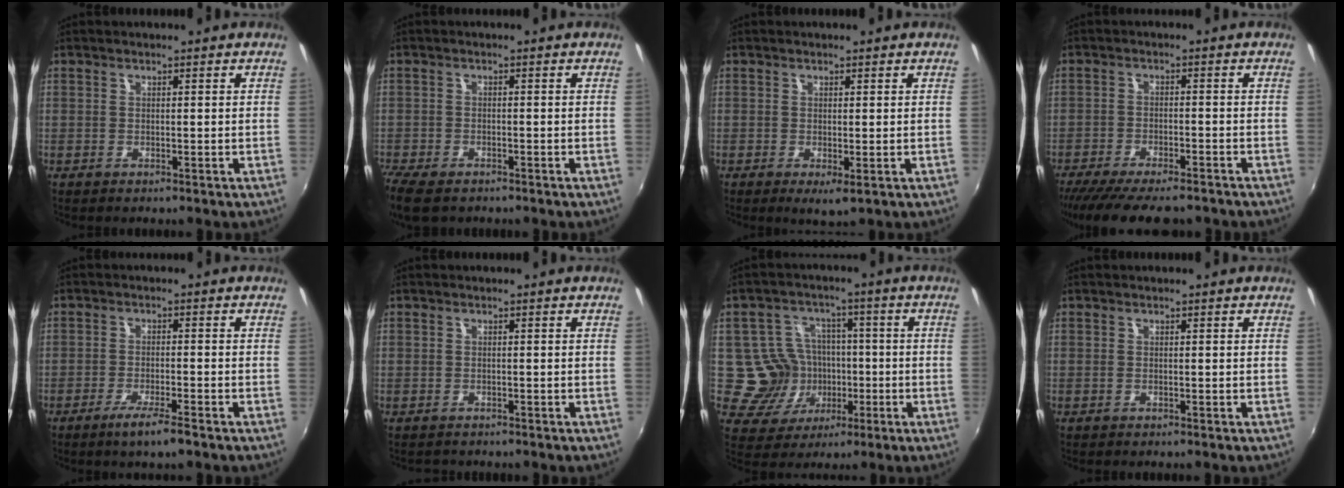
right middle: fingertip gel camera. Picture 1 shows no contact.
{"total": 6.8, "force": [-5.2, 2.6, 3.5], "torque": [-0.096, -0.032, -0.101]}
{"total": 1.9, "force": [-0.1, 0.5, 1.8], "torque": [-0.034, -0.009, -0.001]}
{"total": 14.1, "force": [-11.8, 3.5, 7.0], "torque": [-0.147, -0.042, -0.181]}
{"total": 5.1, "force": [-3.5, 0.4, 3.7], "torque": [-0.084, -0.010, -0.064]}
{"total": 1.0, "force": [-0.7, 0.7, -0.1], "torque": [-0.003, 0.000, -0.011]}
{"total": 10.8, "force": [-1.9, 10.3, 2.6], "torque": [-0.062, 0.011, -0.015]}
{"total": 0.0}